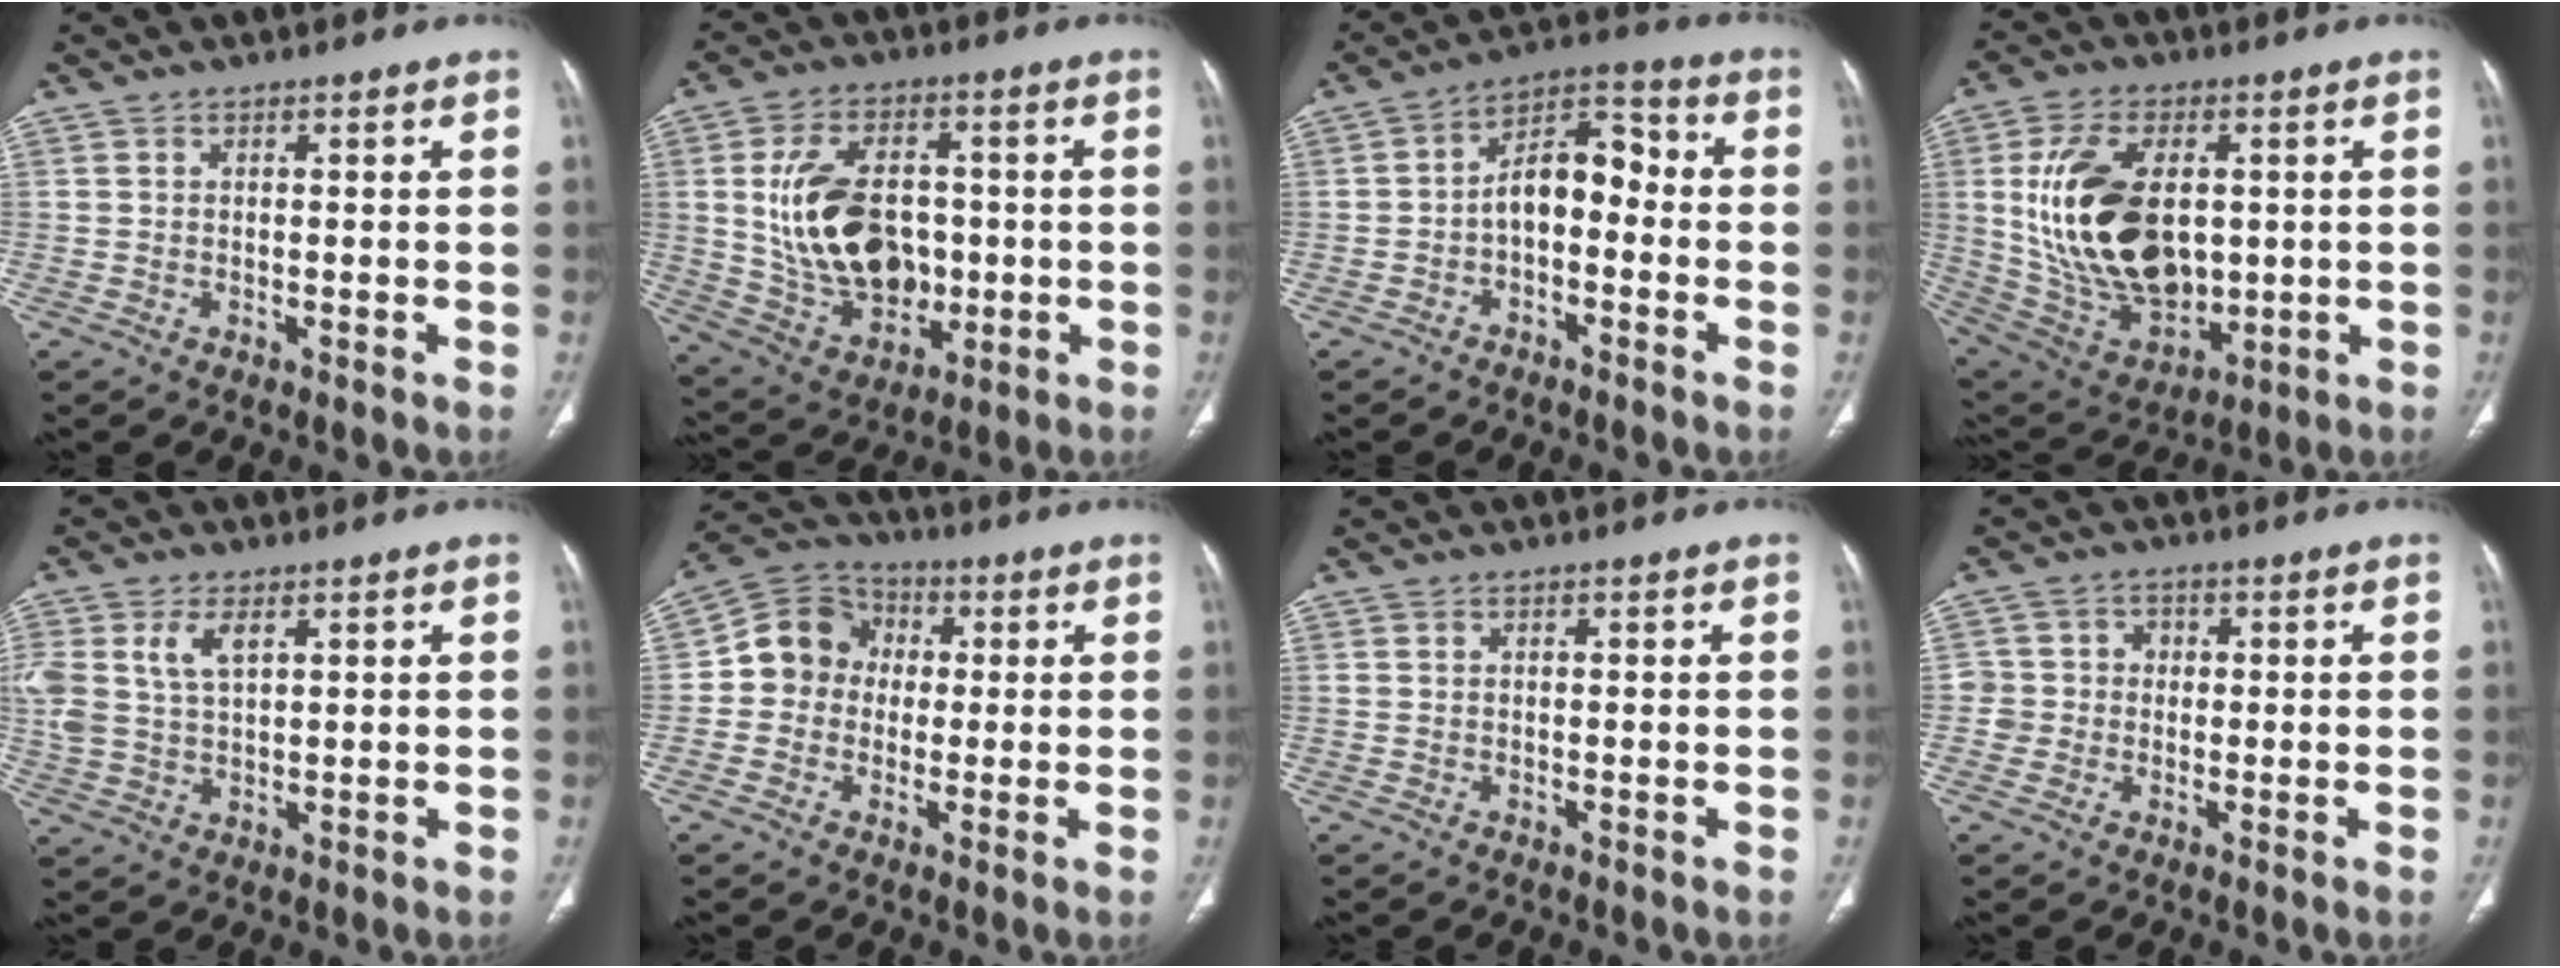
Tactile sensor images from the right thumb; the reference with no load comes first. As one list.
[{"total": 17.2, "force": [0.2, 11.8, 12.6], "torque": [-0.190, 0.002, 0.021]}, {"total": 9.3, "force": [-1.6, 5.5, 7.3], "torque": [-0.094, 0.046, -0.041]}, {"total": 22.2, "force": [2.0, 13.5, 17.5], "torque": [-0.306, -0.016, 0.056]}, {"total": 8.5, "force": [3.2, 4.8, 6.2], "torque": [-0.139, 0.001, 0.070]}, {"total": 9.8, "force": [0.3, 8.8, 4.2], "torque": [-0.047, 0.025, -0.010]}, {"total": 0.0}, {"total": 4.3, "force": [-0.3, 4.3, 0.2], "torque": [0.030, 0.016, -0.012]}]